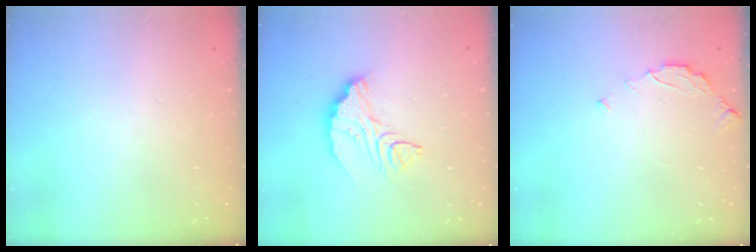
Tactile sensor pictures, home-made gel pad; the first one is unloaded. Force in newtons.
{"total": 9.3, "press": 9.3, "slide": 0.8}
{"total": 2.9, "press": 2.9, "slide": 0.3}